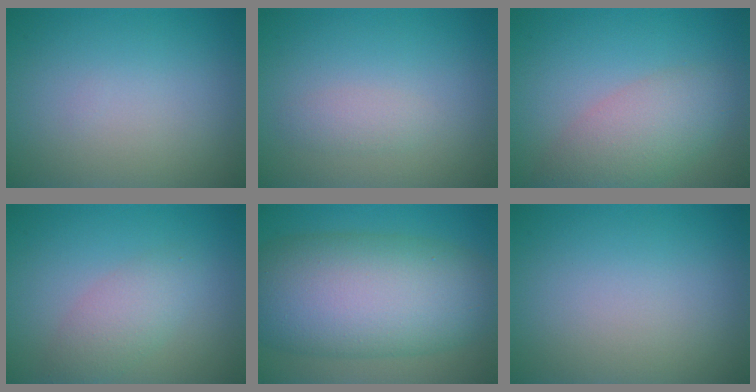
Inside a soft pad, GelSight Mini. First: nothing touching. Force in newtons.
{"total": 1.2, "press": 1.2, "slide": 0.1}
{"total": 4.9, "press": 4.8, "slide": 0.6}
{"total": 2.9, "press": 2.9, "slide": 0.1}
{"total": 13.3, "press": 13.3, "slide": 0.0}
{"total": 0.0}